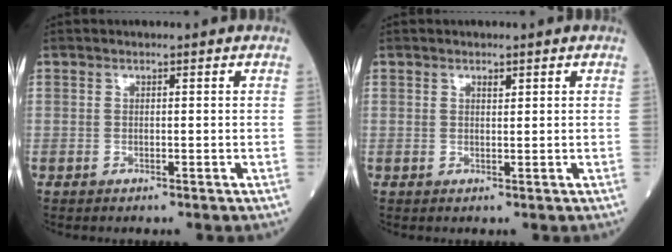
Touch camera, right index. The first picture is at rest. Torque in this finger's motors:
{"motor_torque": [-0.05, 0.05, -0.03, 0.00]}